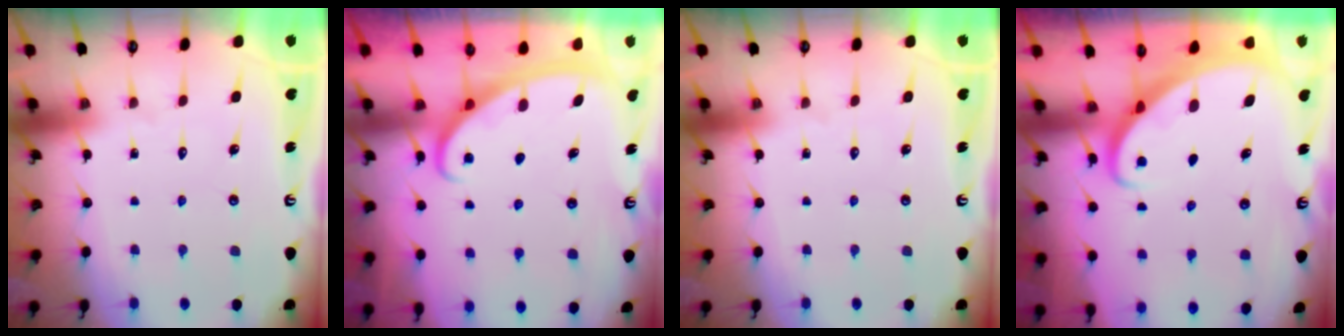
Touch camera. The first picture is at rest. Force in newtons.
{"total": 2.8, "press": 2.8, "slide": 0.4}
{"total": 0.0}
{"total": 2.6, "press": 2.6, "slide": 0.3}